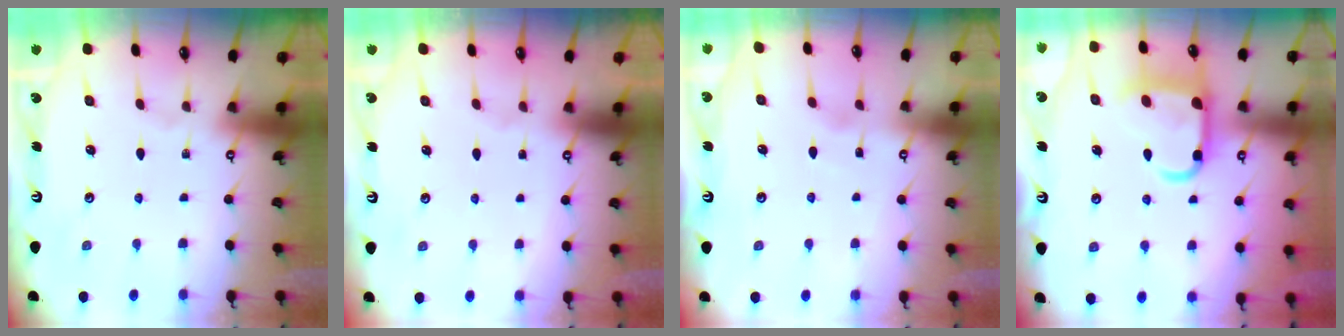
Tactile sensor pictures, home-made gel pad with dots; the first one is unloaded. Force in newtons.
{"total": 1.2, "press": 1.2, "slide": 0.1}
{"total": 1.7, "press": 1.7, "slide": 0.2}
{"total": 13.1, "press": 13.0, "slide": 1.4}